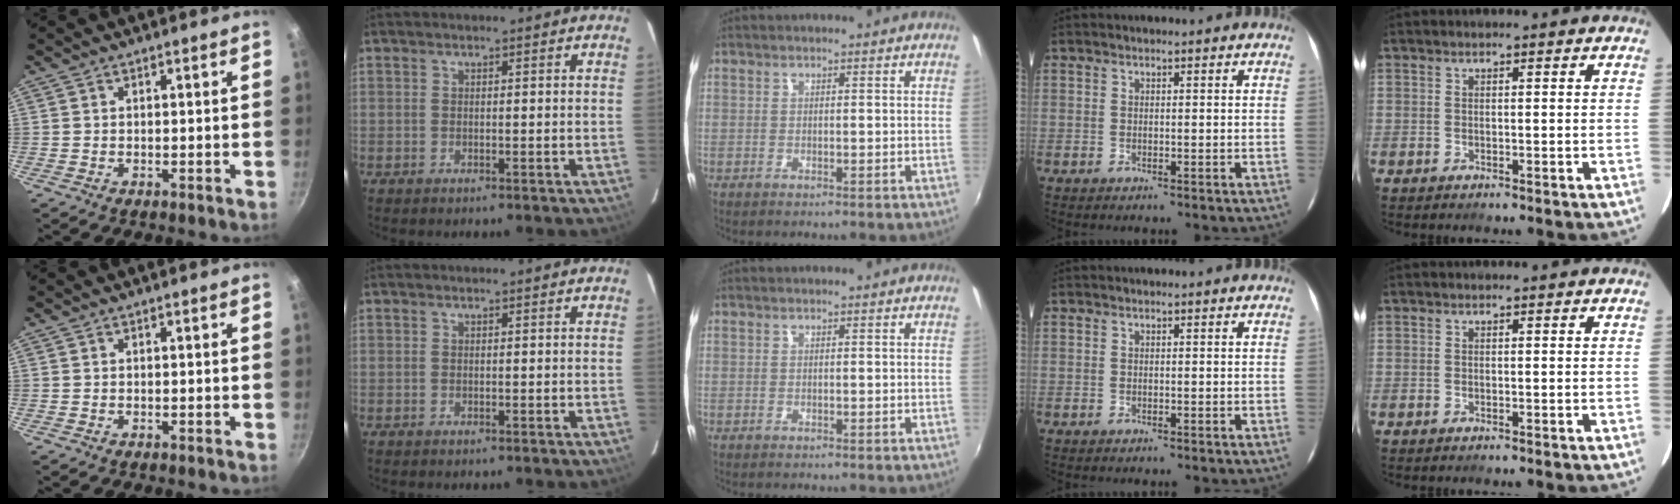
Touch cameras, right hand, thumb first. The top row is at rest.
{}